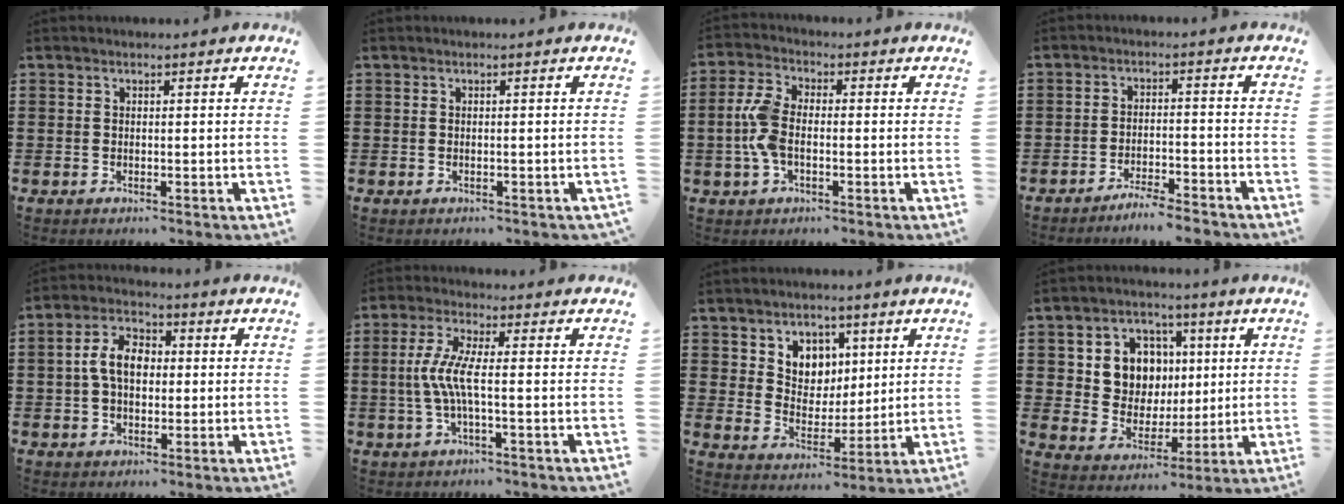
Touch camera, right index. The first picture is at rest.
{"total": 0.0}
{"total": 6.6, "force": [-0.8, 3.6, 5.5], "torque": [-0.141, -0.004, -0.023]}
{"total": 3.9, "force": [-3.8, -0.1, 0.8], "torque": [-0.016, 0.002, -0.077]}
{"total": 6.3, "force": [0.2, 3.9, 5.0], "torque": [-0.115, 0.011, -0.003]}
{"total": 5.8, "force": [-0.8, 0.6, 5.7], "torque": [-0.139, -0.015, -0.029]}
{"total": 5.6, "force": [3.0, 4.8, 0.6], "torque": [-0.035, -0.004, 0.052]}
{"total": 8.7, "force": [2.4, 7.6, 3.6], "torque": [-0.092, 0.009, 0.045]}